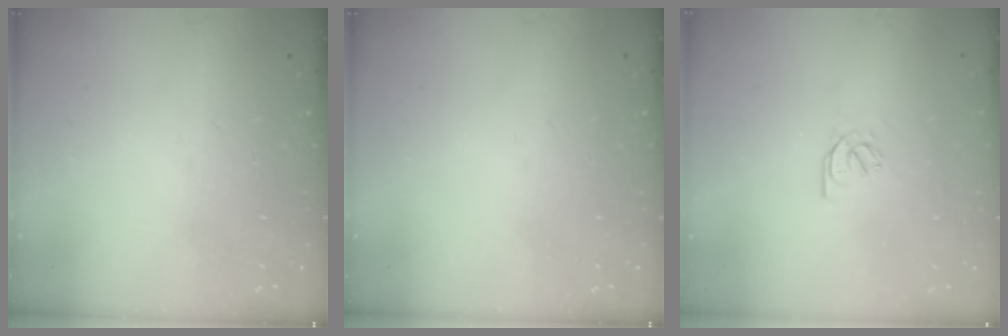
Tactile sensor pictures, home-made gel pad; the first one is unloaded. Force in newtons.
{"total": 0.0}
{"total": 3.5, "press": 3.5, "slide": 0.2}